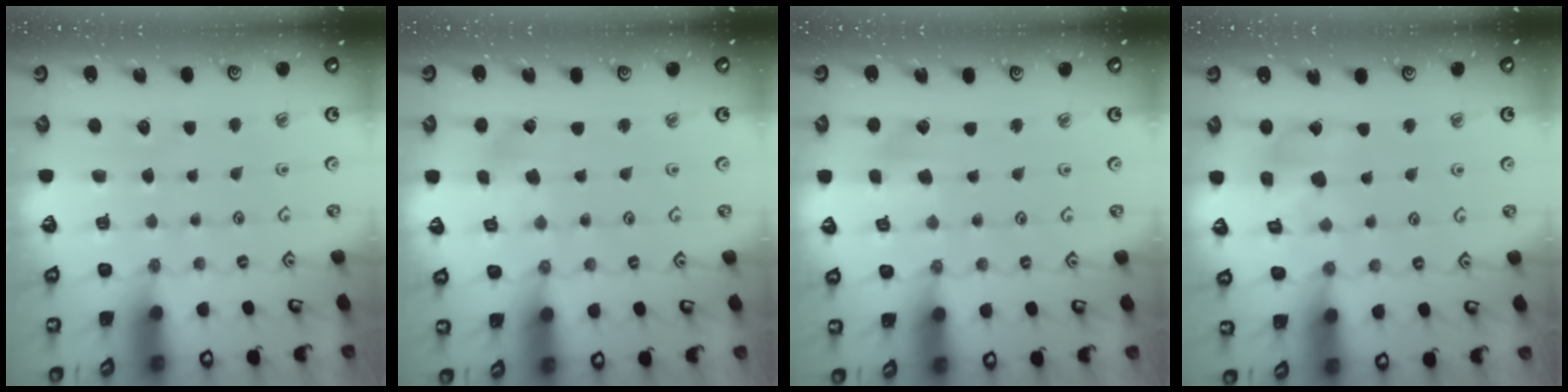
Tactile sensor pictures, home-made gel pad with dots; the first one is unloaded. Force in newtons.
{"total": 2.2, "press": 2.2, "slide": 0.3}
{"total": 2.7, "press": 2.7, "slide": 0.4}
{"total": 11.4, "press": 11.3, "slide": 1.4}